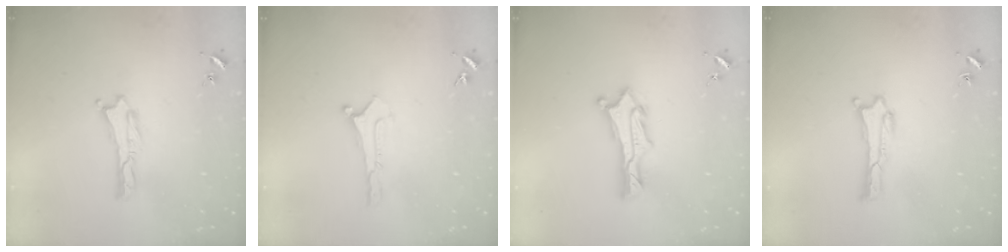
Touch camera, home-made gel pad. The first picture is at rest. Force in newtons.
{"total": 0.0}
{"total": 2.4, "press": 2.4, "slide": 0.3}
{"total": 0.0}